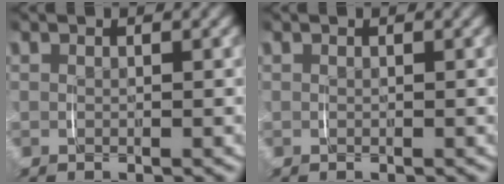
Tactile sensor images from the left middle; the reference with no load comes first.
{"total": 0.0}